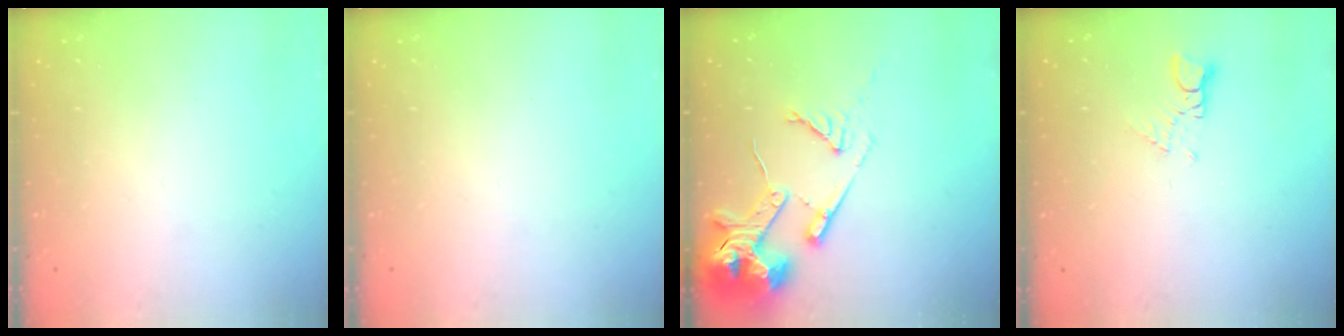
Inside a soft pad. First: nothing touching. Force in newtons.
{"total": 0.0}
{"total": 14.8, "press": 14.7, "slide": 1.8}
{"total": 1.6, "press": 1.6, "slide": 0.2}